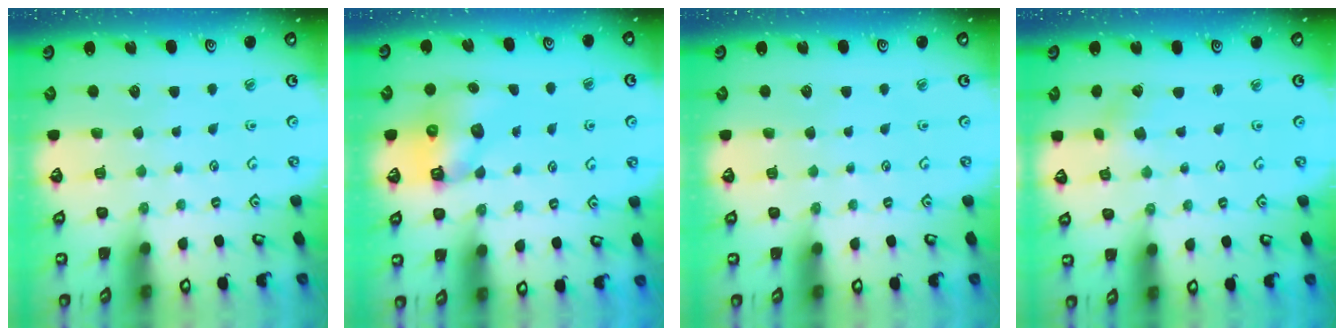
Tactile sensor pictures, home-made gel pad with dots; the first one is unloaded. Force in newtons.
{"total": 7.3, "press": 7.2, "slide": 0.9}
{"total": 0.0}
{"total": 0.0}